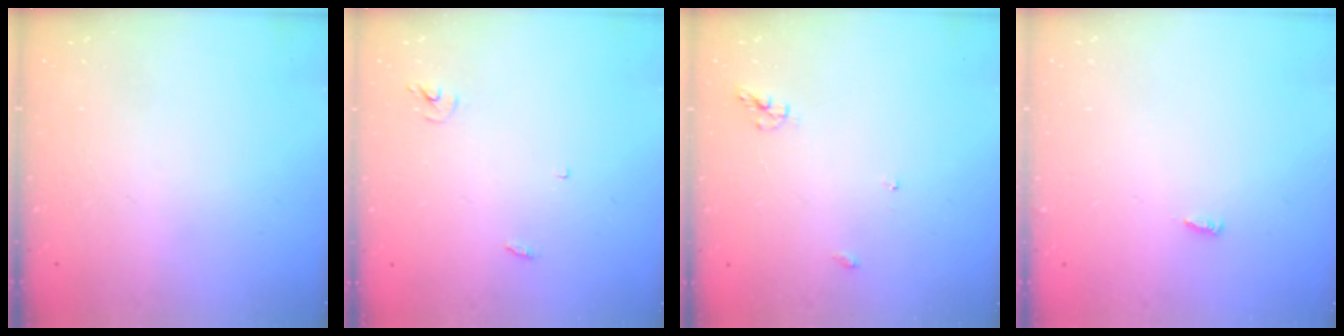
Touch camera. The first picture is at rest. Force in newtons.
{"total": 2.9, "press": 2.9, "slide": 0.2}
{"total": 5.4, "press": 5.4, "slide": 0.0}
{"total": 3.0, "press": 3.0, "slide": 0.0}